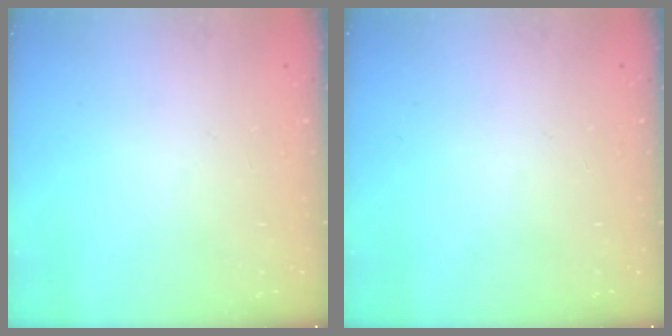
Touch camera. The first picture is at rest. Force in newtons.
{"total": 0.0}